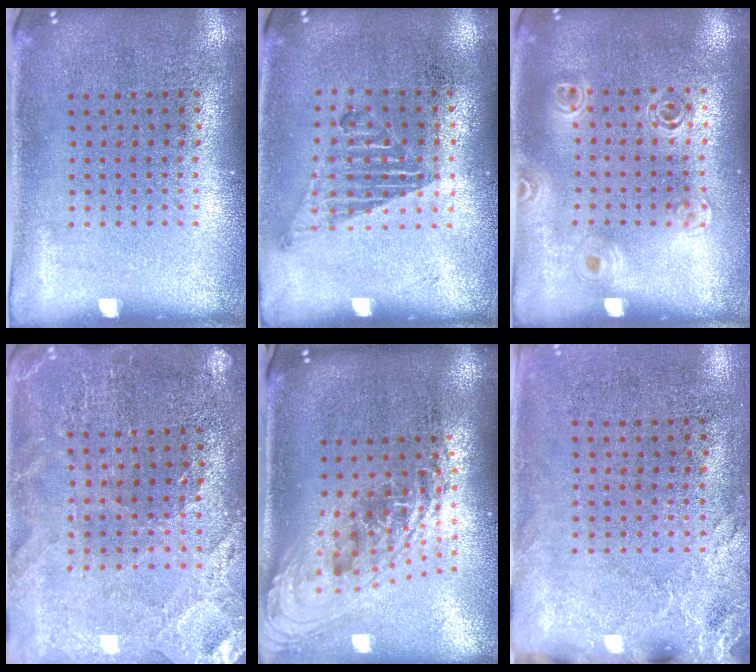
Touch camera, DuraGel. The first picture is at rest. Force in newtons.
{"total": 1.0, "press": 0.9, "slide": 0.4}
{"total": 1.2, "press": 1.2, "slide": 0.3}
{"total": 1.0, "press": 1.0, "slide": 0.1}
{"total": 2.3, "press": 1.7, "slide": 1.6}
{"total": 2.6, "press": 2.1, "slide": 1.5}